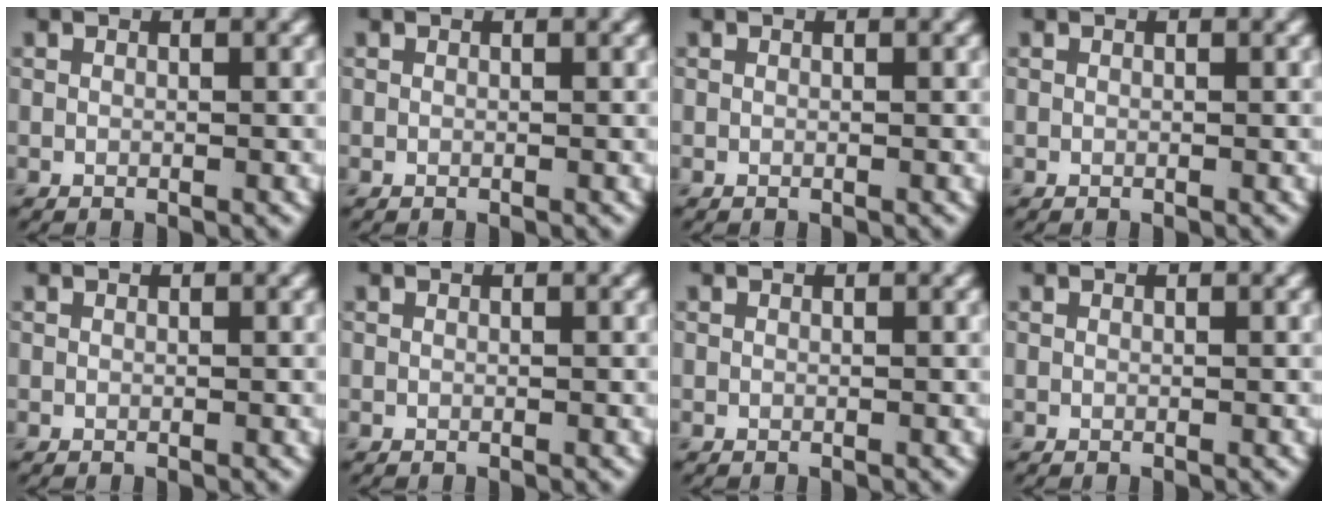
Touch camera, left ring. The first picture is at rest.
{"total": 0.0}
{"total": 0.0}
{"total": 0.0}
{"total": 0.0}
{"total": 0.0}
{"total": 0.0}
{"total": 0.0}